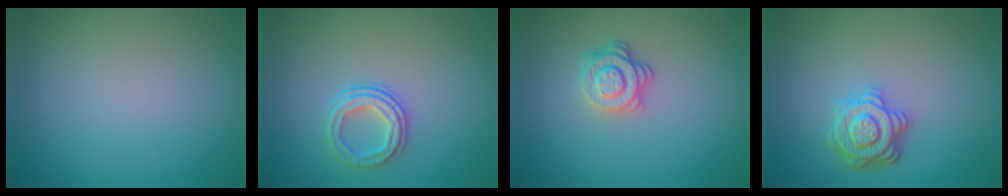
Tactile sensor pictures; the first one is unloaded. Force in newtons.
{"total": 2.8, "press": 2.3, "slide": 1.5}
{"total": 2.9, "press": 2.5, "slide": 1.6}
{"total": 3.6, "press": 3.3, "slide": 1.5}